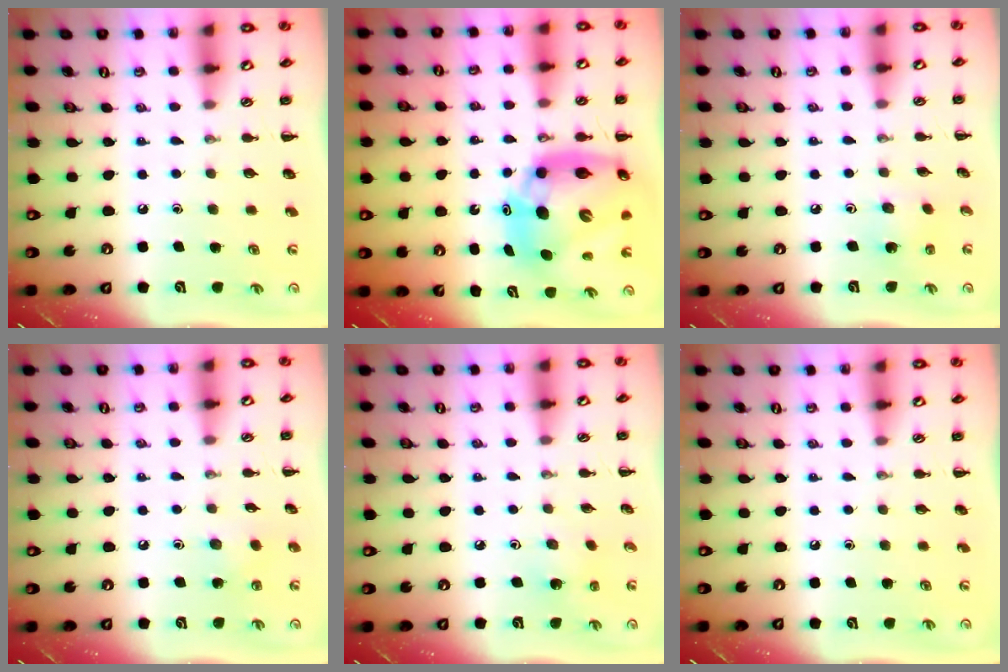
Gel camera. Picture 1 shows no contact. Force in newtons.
{"total": 17.4, "press": 16.7, "slide": 4.9}
{"total": 3.3, "press": 3.1, "slide": 1.0}
{"total": 5.1, "press": 4.8, "slide": 1.6}
{"total": 2.7, "press": 2.5, "slide": 0.9}
{"total": 0.0}